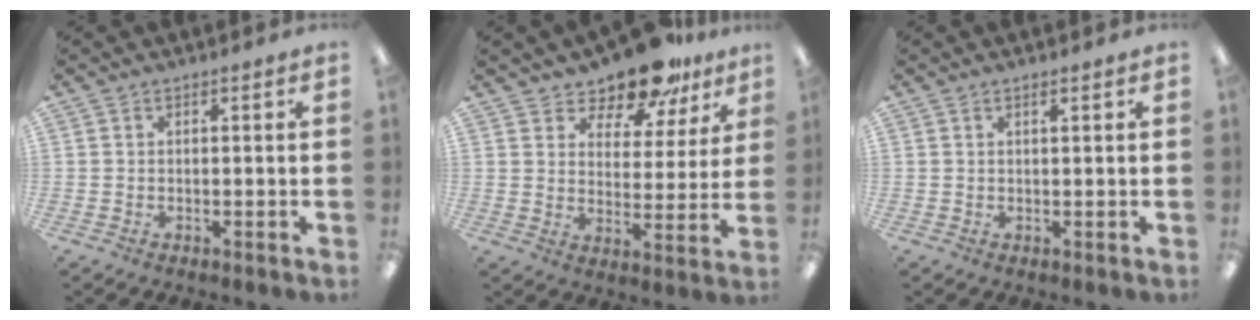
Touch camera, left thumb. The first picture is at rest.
{"total": 12.7, "force": [11.2, 4.7, 3.8], "torque": [-0.058, -0.086, 0.203]}
{"total": 0.8, "force": [0.7, 0.1, 0.5], "torque": [-0.011, 0.000, 0.012]}